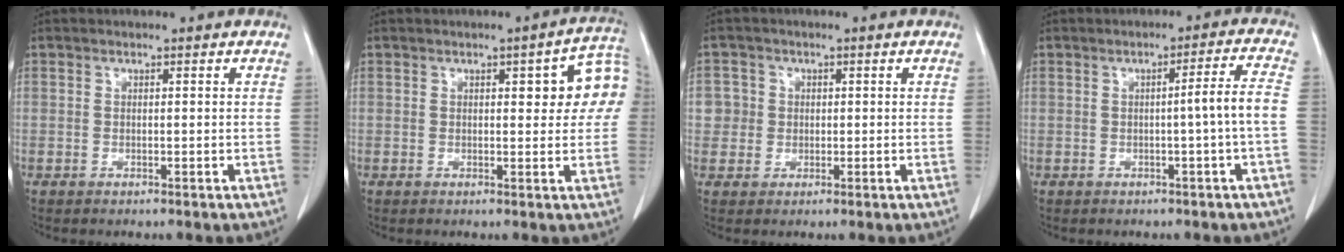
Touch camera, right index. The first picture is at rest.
{"total": 7.9, "force": [1.7, 2.3, 7.4], "torque": [-0.083, 0.022, 0.016]}
{"total": 3.5, "force": [0.4, 3.5, 0.0], "torque": [0.017, 0.009, 0.007]}
{"total": 4.5, "force": [-0.9, -1.1, 4.3], "torque": [-0.059, 0.007, -0.012]}